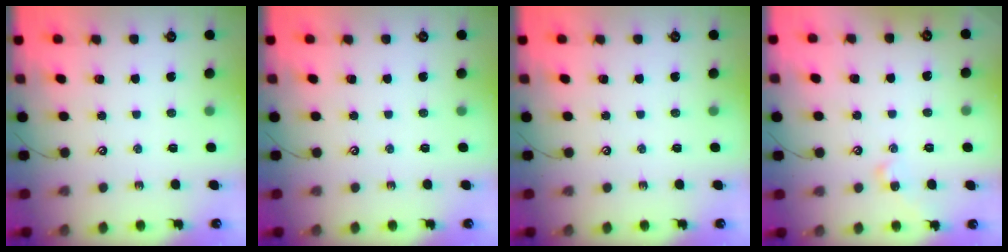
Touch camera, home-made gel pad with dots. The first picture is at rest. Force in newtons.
{"total": 0.0}
{"total": 0.0}
{"total": 3.8, "press": 3.7, "slide": 0.6}